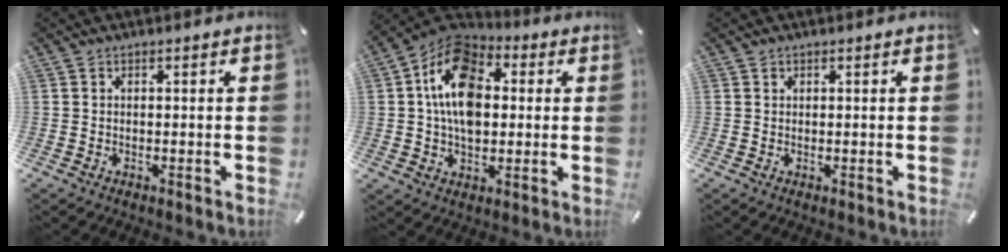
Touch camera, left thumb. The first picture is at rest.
{"total": 15.1, "force": [1.5, 10.7, 10.5], "torque": [-0.194, 0.006, 0.025]}
{"total": 0.5, "force": [0.2, 0.4, 0.1], "torque": [-0.001, 0.002, 0.004]}